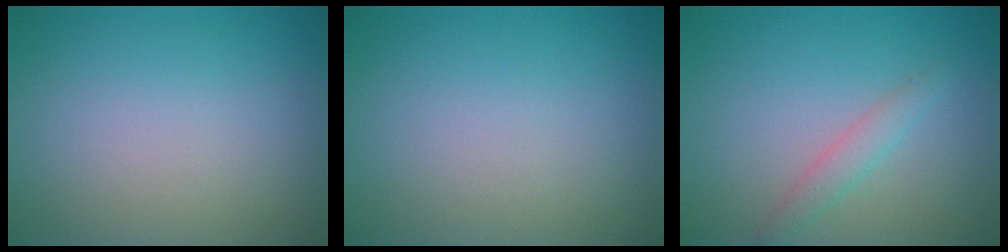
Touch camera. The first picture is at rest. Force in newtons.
{"total": 0.0}
{"total": 1.6, "press": 1.6, "slide": 0.2}